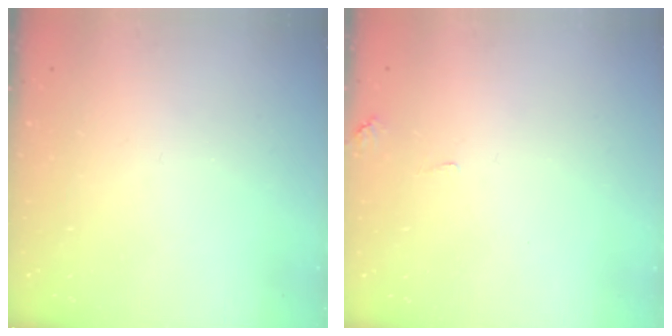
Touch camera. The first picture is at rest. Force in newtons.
{"total": 2.0, "press": 2.0, "slide": 0.5}